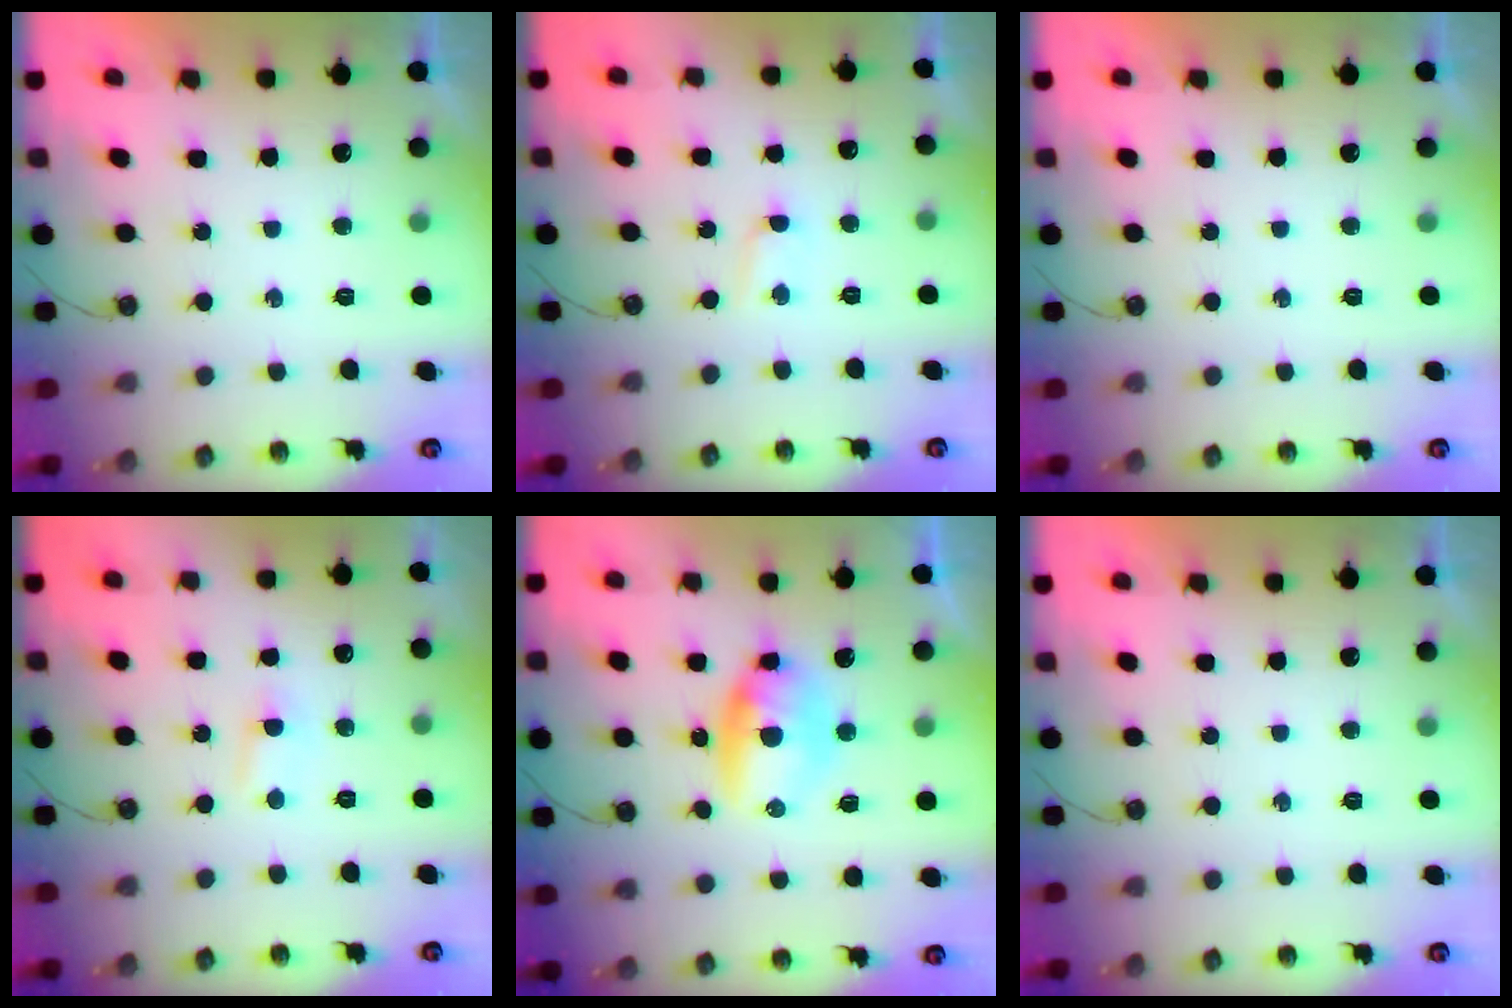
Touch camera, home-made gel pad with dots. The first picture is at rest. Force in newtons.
{"total": 1.7, "press": 1.7, "slide": 0.3}
{"total": 0.0}
{"total": 2.8, "press": 2.7, "slide": 0.6}
{"total": 9.8, "press": 8.2, "slide": 5.3}
{"total": 0.0}